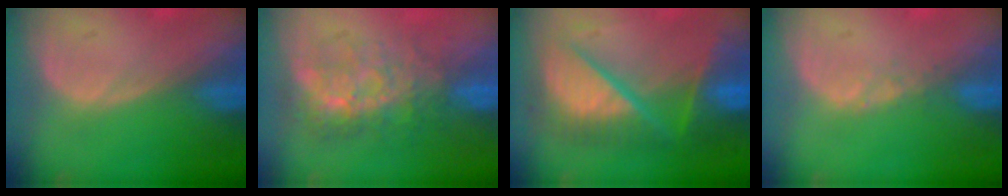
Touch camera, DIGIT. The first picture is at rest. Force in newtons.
{"total": 8.7, "press": 7.5, "slide": 4.4}
{"total": 11.0, "press": 11.0, "slide": 1.3}
{"total": 1.0, "press": 1.0, "slide": 0.2}